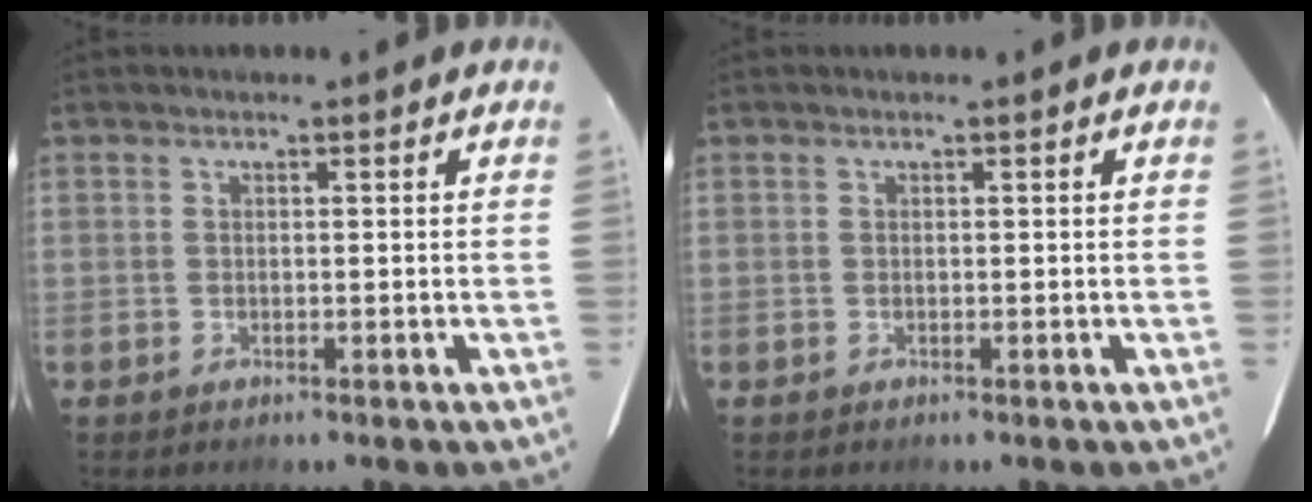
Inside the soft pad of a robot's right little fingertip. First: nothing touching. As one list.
[{"total": 0.0}]